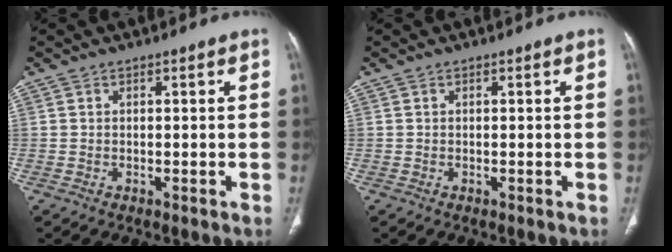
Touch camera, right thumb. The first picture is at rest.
{"total": 0.0}